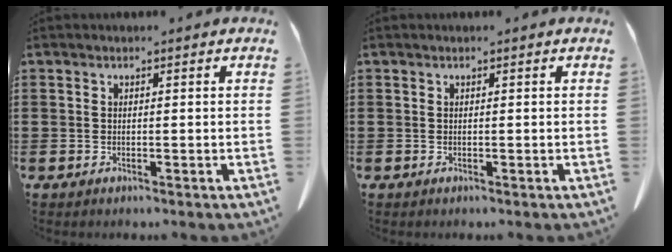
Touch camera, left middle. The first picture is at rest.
{"total": 0.0}